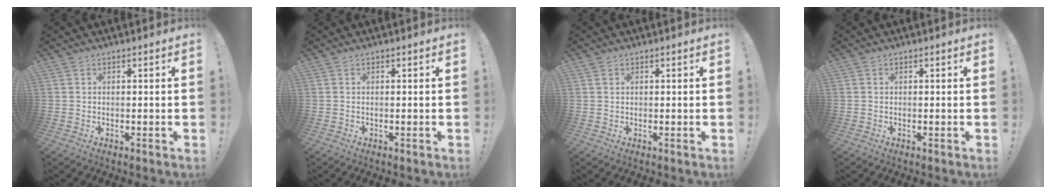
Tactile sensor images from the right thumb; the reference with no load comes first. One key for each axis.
{"total": 0.0}
{"total": 0.9, "fx": 0.5, "fy": 0.7, "fz": 0.3, "tx": 0.001, "ty": 0.000, "tz": 0.008}
{"total": 0.0}